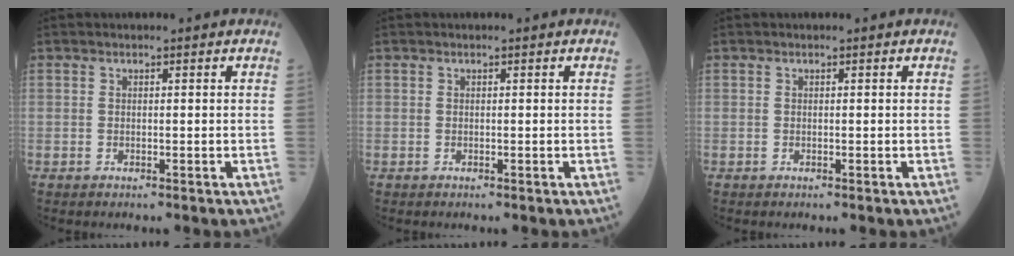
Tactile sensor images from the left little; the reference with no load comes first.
{"total": 0.0}
{"total": 0.0}